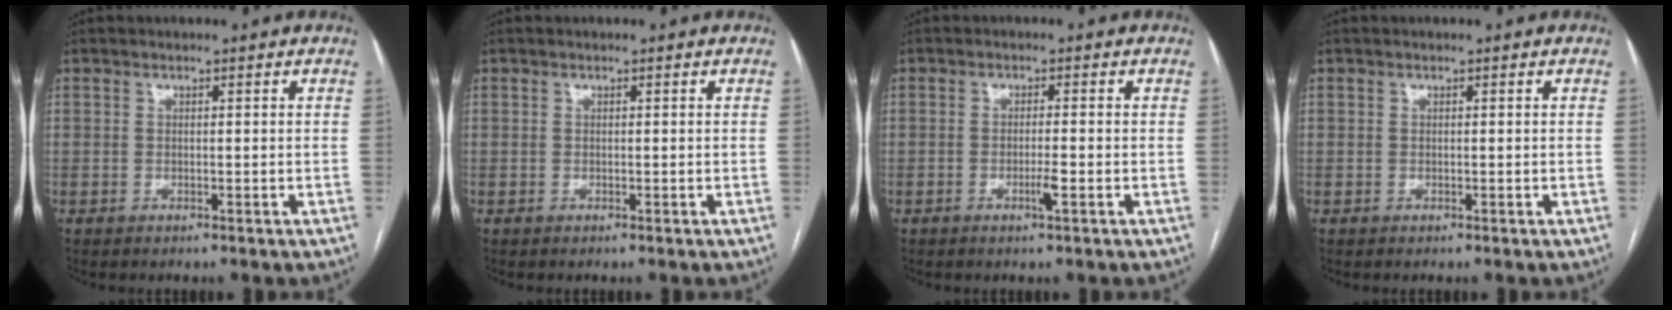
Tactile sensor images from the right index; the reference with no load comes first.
{"total": 0.0}
{"total": 2.2, "force": [-0.8, -0.1, 2.1], "torque": [-0.039, -0.003, -0.015]}
{"total": 0.0}